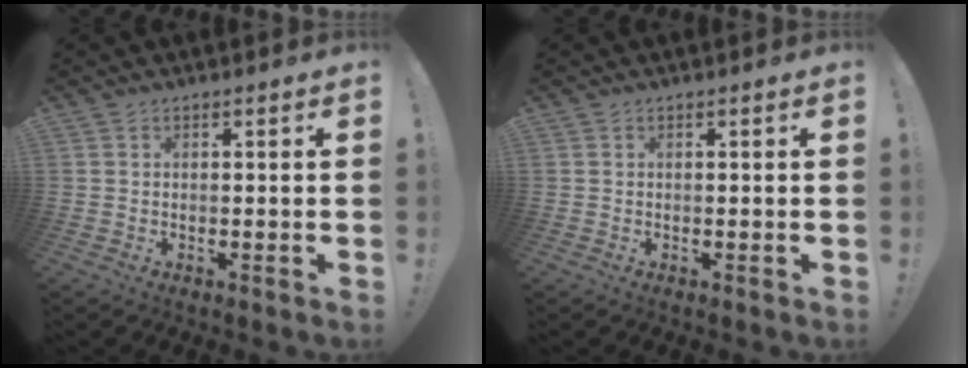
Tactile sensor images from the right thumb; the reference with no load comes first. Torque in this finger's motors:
{"motor_torque": [0.00, 0.00, 0.00, 0.00, 0.04]}